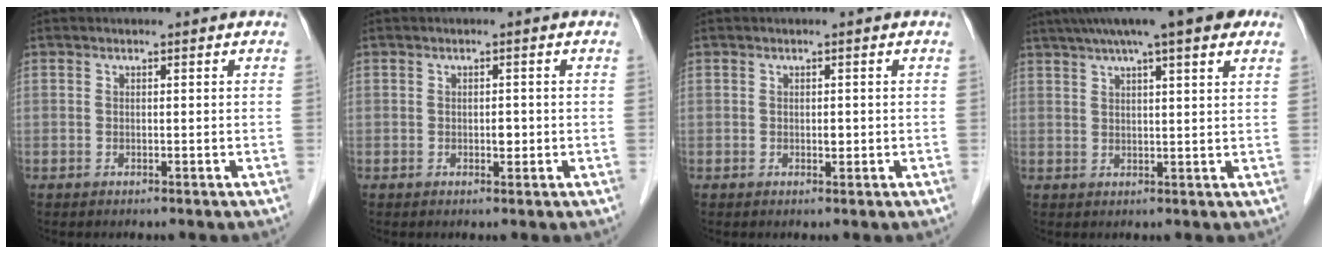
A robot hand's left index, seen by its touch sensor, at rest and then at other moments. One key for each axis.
{"total": 1.2, "fx": -0.2, "fy": 0.7, "fz": 0.9, "tx": -0.012, "ty": 0.001, "tz": -0.003}
{"total": 0.8, "fx": -0.1, "fy": 0.5, "fz": 0.6, "tx": -0.008, "ty": 0.000, "tz": -0.001}
{"total": 15.0, "fx": 10.5, "fy": 2.0, "fz": 10.5, "tx": -0.165, "ty": 0.047, "tz": 0.142}